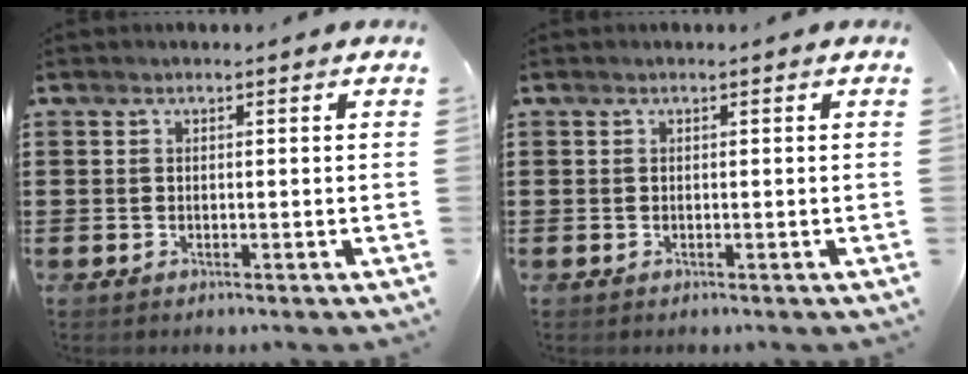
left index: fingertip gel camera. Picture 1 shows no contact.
{"total": 0.0}